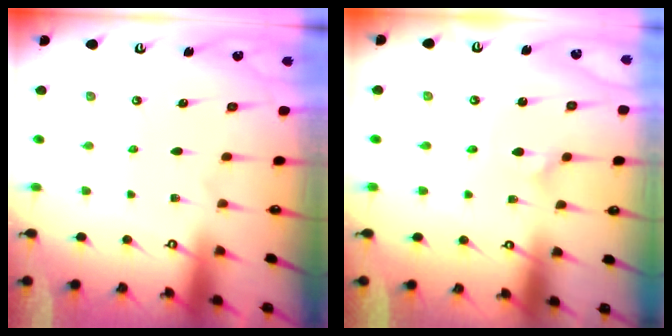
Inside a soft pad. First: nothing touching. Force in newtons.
{"total": 1.4, "press": 1.4, "slide": 0.0}